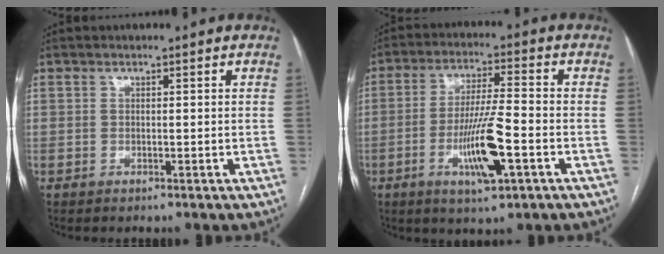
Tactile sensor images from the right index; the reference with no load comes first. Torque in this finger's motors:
{"motor_torque": [0.51, 0.08, 0.27, 0.08]}